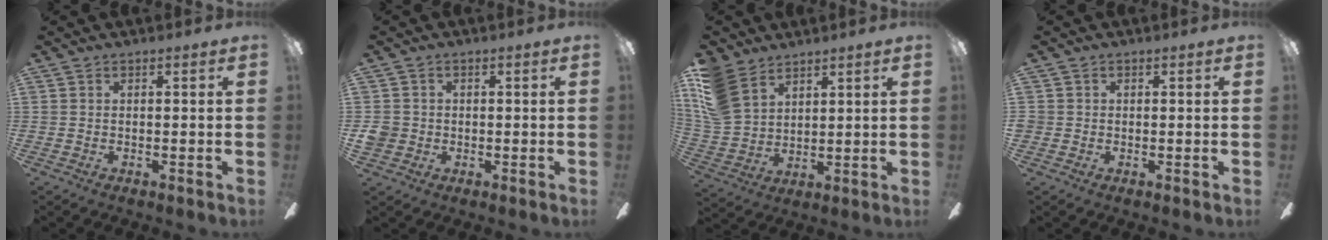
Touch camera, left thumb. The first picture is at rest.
{"total": 3.7, "force": [-0.4, 3.5, 1.1], "torque": [-0.022, 0.002, -0.008]}
{"total": 12.4, "force": [7.7, 7.7, 6.0], "torque": [-0.158, -0.020, 0.152]}
{"total": 1.0, "force": [0.0, 1.0, 0.2], "torque": [-0.005, 0.002, -0.001]}